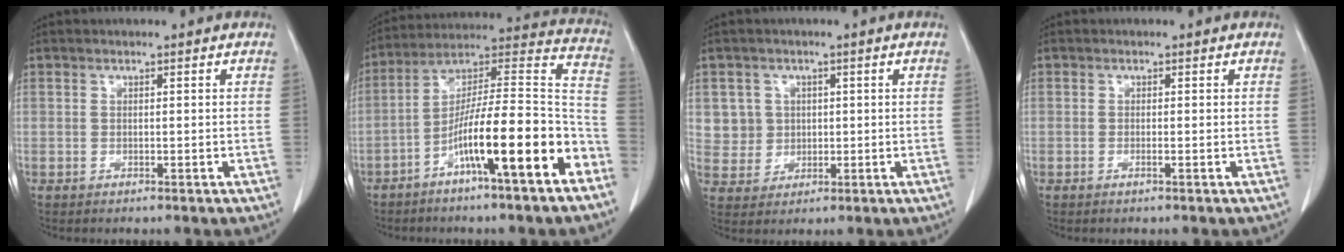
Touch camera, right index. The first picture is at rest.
{"total": 18.6, "force": [-8.7, 1.5, 16.3], "torque": [-0.255, 0.014, -0.144]}
{"total": 4.8, "force": [1.3, 4.6, 0.1], "torque": [0.008, 0.009, 0.030]}
{"total": 0.6, "force": [-0.3, -0.1, 0.5], "torque": [-0.010, 0.000, -0.004]}